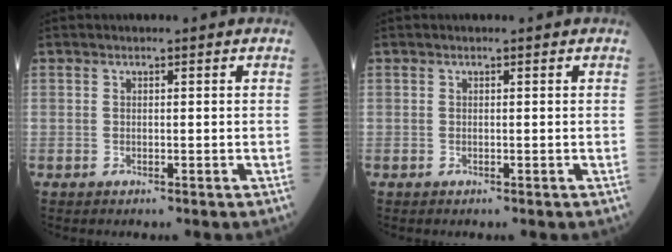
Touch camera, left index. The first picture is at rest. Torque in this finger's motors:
{"motor_torque": [0.04, 0.04, 0.00, -0.01]}